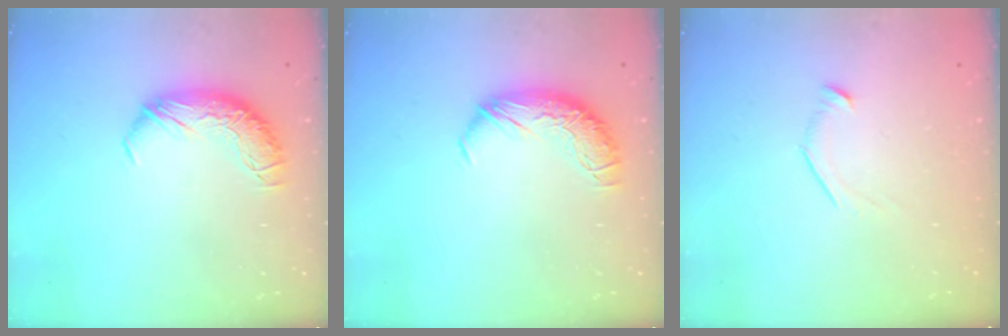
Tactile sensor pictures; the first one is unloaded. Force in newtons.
{"total": 0.0}
{"total": 7.2, "press": 7.2, "slide": 0.8}